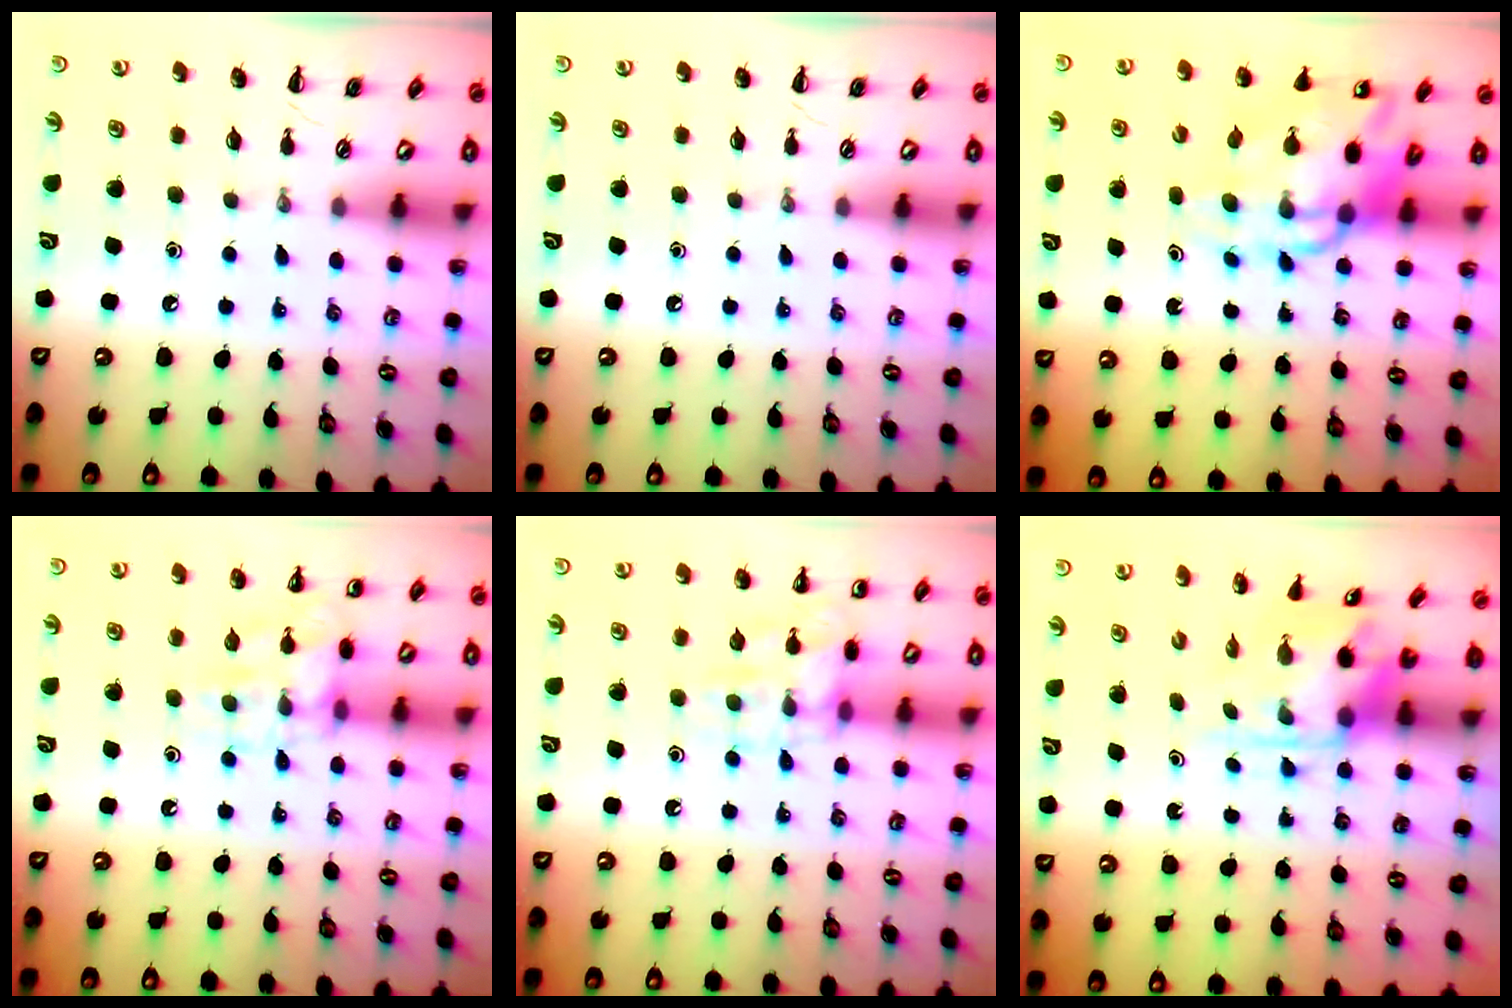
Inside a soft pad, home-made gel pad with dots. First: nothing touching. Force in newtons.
{"total": 0.0}
{"total": 12.4, "press": 12.0, "slide": 3.3}
{"total": 11.6, "press": 11.6, "slide": 0.7}
{"total": 12.0, "press": 12.0, "slide": 0.6}
{"total": 4.6, "press": 4.6, "slide": 0.5}